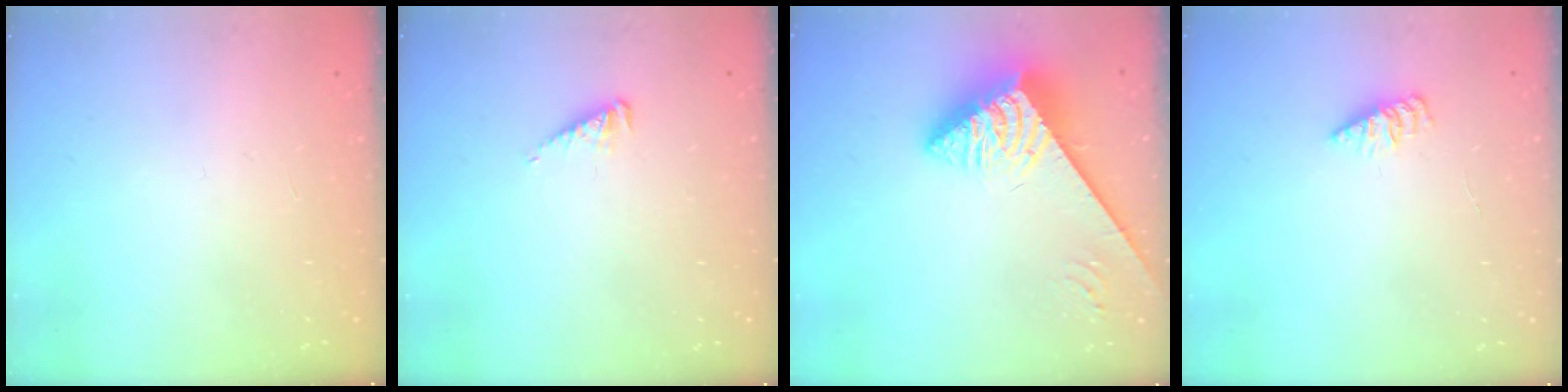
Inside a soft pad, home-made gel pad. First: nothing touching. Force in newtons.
{"total": 3.2, "press": 3.1, "slide": 0.3}
{"total": 4.8, "press": 4.8, "slide": 0.5}
{"total": 2.4, "press": 2.4, "slide": 0.3}